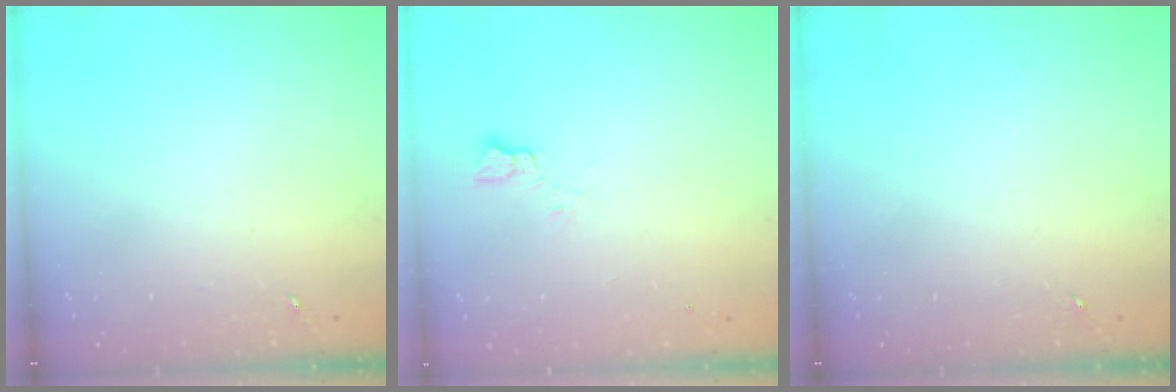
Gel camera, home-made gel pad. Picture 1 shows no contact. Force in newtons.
{"total": 4.1, "press": 4.0, "slide": 0.4}
{"total": 0.0}